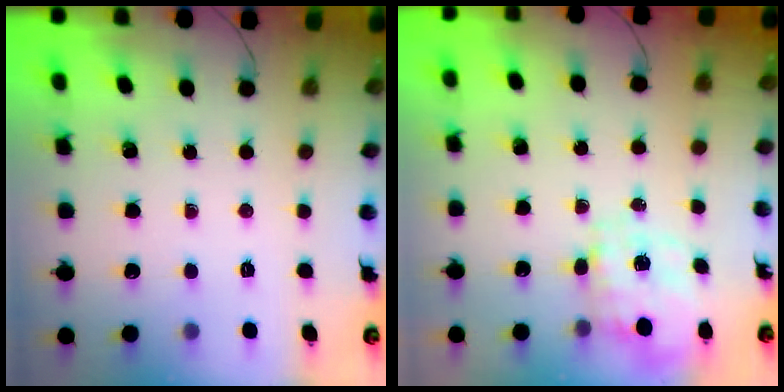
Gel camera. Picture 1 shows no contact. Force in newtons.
{"total": 3.4, "press": 3.2, "slide": 1.0}